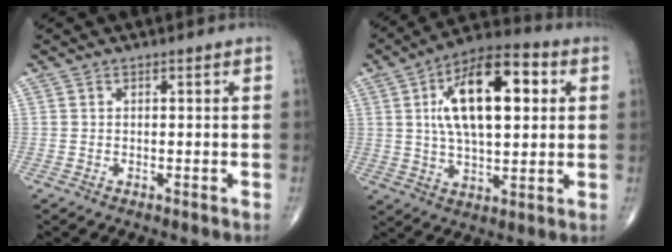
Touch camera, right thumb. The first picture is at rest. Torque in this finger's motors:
{"motor_torque": [0.82, 4.19, 1.70, 0.50, 0.18]}